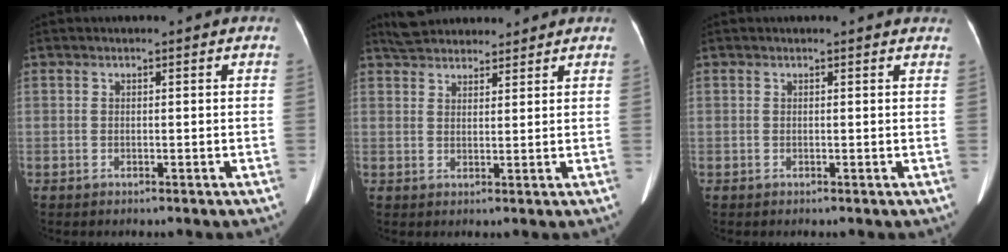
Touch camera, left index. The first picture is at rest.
{"total": 8.6, "force": [7.9, 2.4, 2.6], "torque": [-0.041, 0.033, 0.129]}
{"total": 3.2, "force": [3.1, 0.7, 0.6], "torque": [-0.009, 0.005, 0.019]}